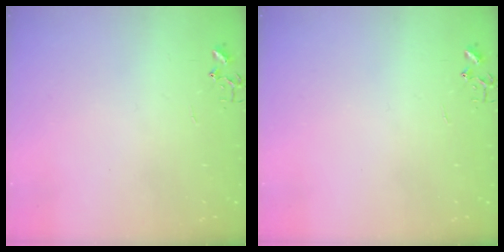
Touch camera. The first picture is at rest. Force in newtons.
{"total": 0.0}